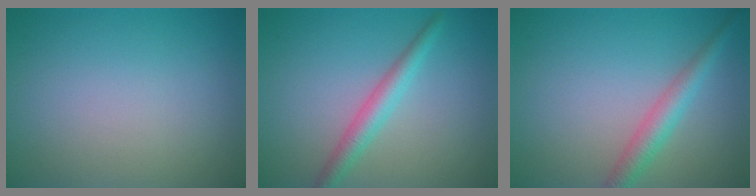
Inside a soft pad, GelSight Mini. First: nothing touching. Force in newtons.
{"total": 2.7, "press": 2.7, "slide": 0.1}
{"total": 2.9, "press": 2.9, "slide": 0.1}